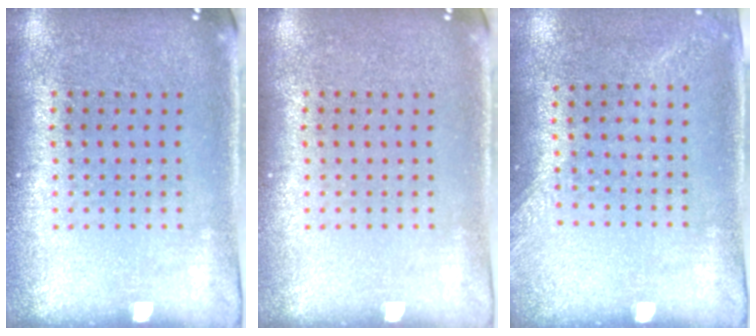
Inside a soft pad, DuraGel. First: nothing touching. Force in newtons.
{"total": 0.0}
{"total": 1.4, "press": 1.0, "slide": 0.9}